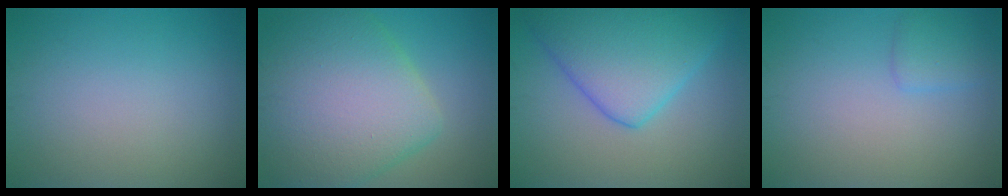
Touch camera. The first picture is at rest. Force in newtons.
{"total": 11.0, "press": 11.0, "slide": 0.7}
{"total": 8.4, "press": 8.4, "slide": 0.4}
{"total": 1.6, "press": 1.6, "slide": 0.0}